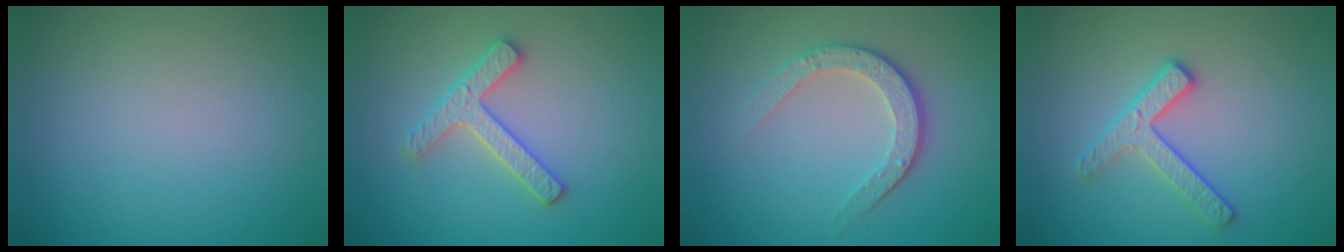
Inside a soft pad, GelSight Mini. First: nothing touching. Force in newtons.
{"total": 2.7, "press": 2.6, "slide": 0.5}
{"total": 3.5, "press": 2.6, "slide": 2.3}
{"total": 2.8, "press": 2.5, "slide": 1.3}